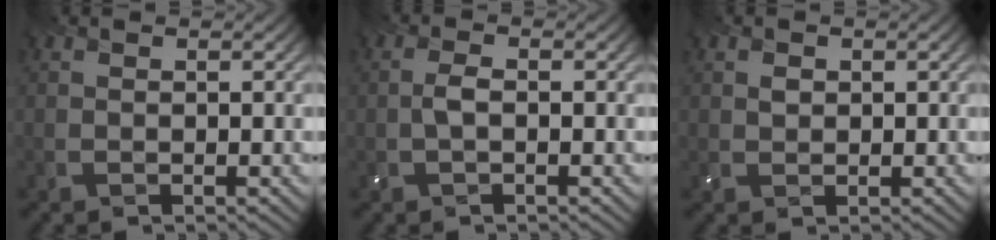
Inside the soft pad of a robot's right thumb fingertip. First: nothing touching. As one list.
[{"total": 1.7, "force": [-0.3, 0.7, 1.5], "torque": [-0.038, 0.006, -0.009]}, {"total": 1.1, "force": [0.3, 0.9, 0.5], "torque": [-0.012, 0.000, 0.006]}]